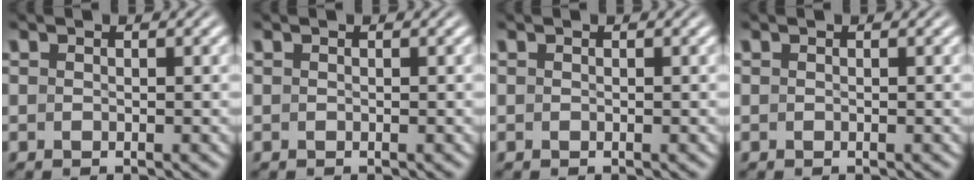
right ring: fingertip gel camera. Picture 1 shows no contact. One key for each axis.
{"total": 0.0}
{"total": 0.0}
{"total": 0.0}